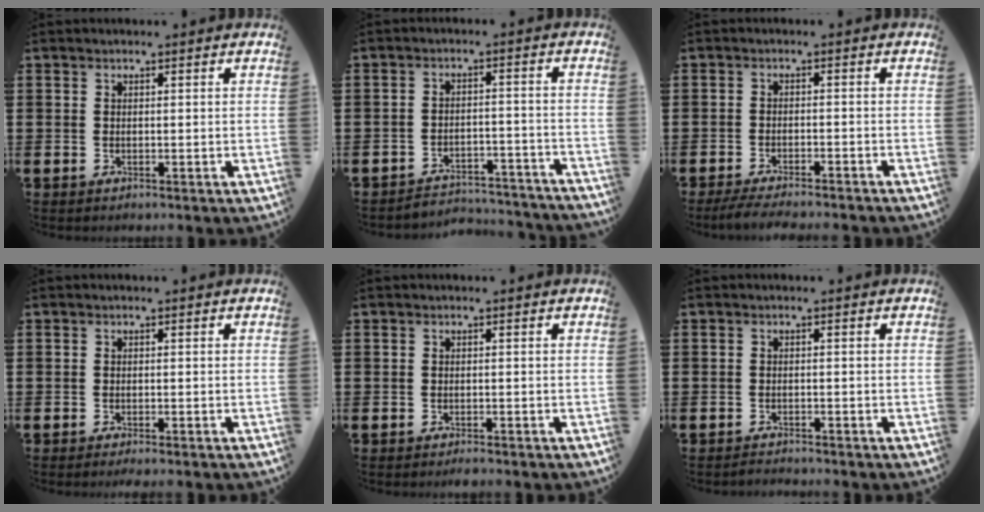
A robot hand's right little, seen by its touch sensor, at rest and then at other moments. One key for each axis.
{"total": 3.7, "fx": -3.7, "fy": 0.4, "fz": 0.2, "tx": -0.008, "ty": 0.007, "tz": -0.079}
{"total": 2.5, "fx": -2.3, "fy": -0.1, "fz": 1.0, "tx": -0.021, "ty": -0.001, "tz": -0.046}
{"total": 0.6, "fx": -0.4, "fy": 0.0, "fz": 0.4, "tx": -0.007, "ty": -0.002, "tz": -0.009}
{"total": 0.7, "fx": -0.6, "fy": 0.0, "fz": 0.2, "tx": -0.006, "ty": -0.004, "tz": -0.012}
{"total": 0.9, "fx": -0.9, "fy": 0.0, "fz": 0.0, "tx": -0.002, "ty": 0.001, "tz": -0.020}